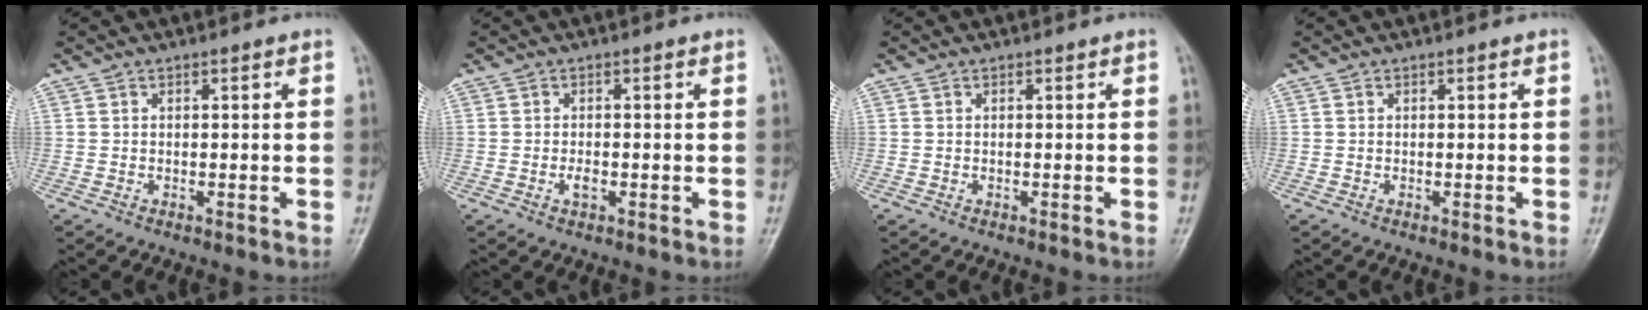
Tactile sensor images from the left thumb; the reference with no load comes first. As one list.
[{"total": 1.9, "force": [-0.4, 0.9, 1.6], "torque": [-0.026, 0.002, -0.008]}, {"total": 0.0}, {"total": 0.0}]